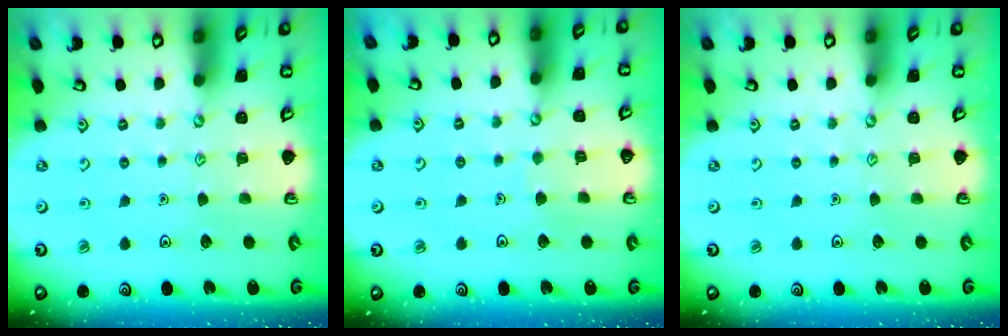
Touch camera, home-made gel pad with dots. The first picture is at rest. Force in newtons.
{"total": 2.4, "press": 2.4, "slide": 0.1}
{"total": 0.0}